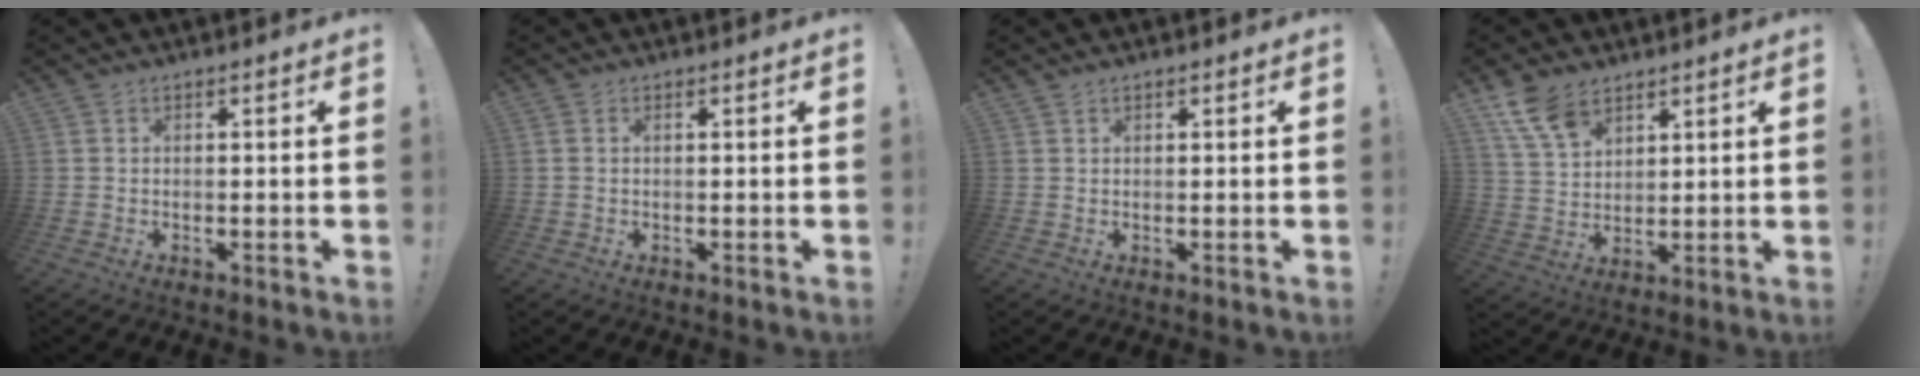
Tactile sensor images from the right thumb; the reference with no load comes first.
{"total": 0.9, "force": [0.5, 0.5, 0.6], "torque": [-0.018, 0.003, 0.011]}
{"total": 0.8, "force": [0.7, 0.3, 0.1], "torque": [0.006, -0.004, 0.012]}
{"total": 10.0, "force": [6.6, 5.6, 4.9], "torque": [-0.094, -0.029, 0.130]}